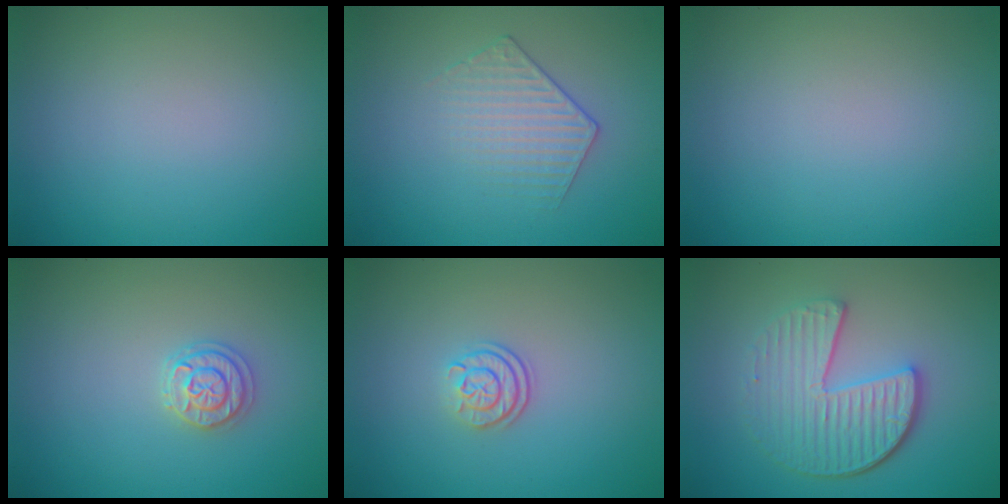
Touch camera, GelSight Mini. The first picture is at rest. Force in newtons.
{"total": 1.9, "press": 1.4, "slide": 1.3}
{"total": 0.0}
{"total": 2.1, "press": 2.1, "slide": 0.5}
{"total": 2.4, "press": 1.8, "slide": 1.5}
{"total": 5.3, "press": 4.0, "slide": 3.5}